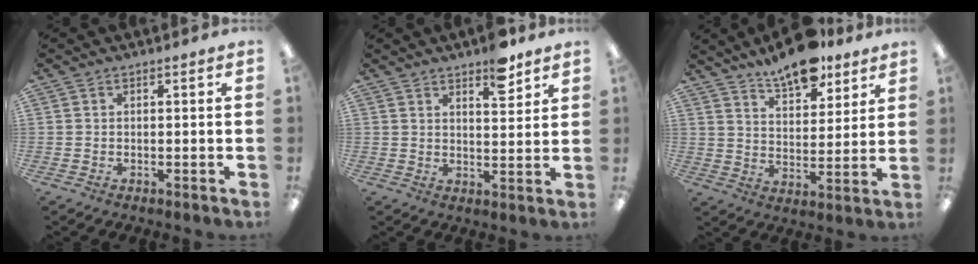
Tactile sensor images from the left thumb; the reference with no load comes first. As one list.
[{"total": 7.2, "force": [5.3, 2.7, 4.0], "torque": [-0.035, -0.034, 0.087]}, {"total": 11.8, "force": [9.7, 4.3, 5.1], "torque": [-0.072, -0.060, 0.172]}]